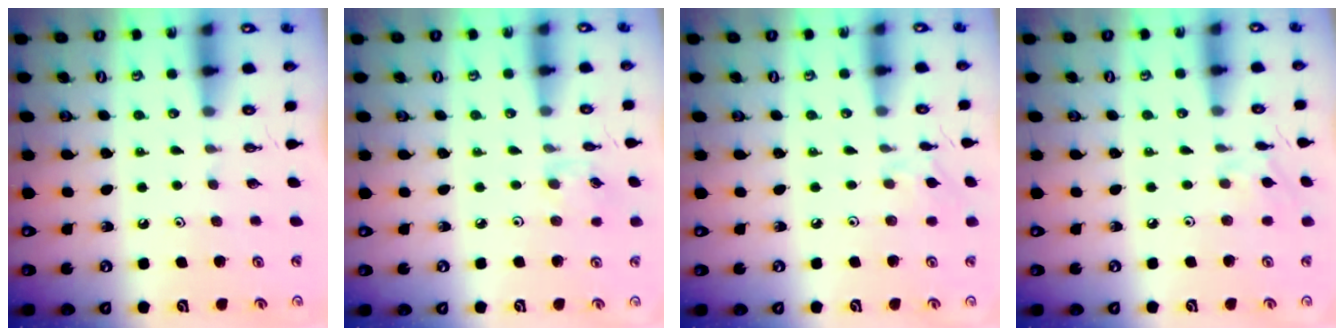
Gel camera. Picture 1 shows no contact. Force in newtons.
{"total": 2.9, "press": 2.8, "slide": 0.5}
{"total": 4.2, "press": 4.2, "slide": 0.6}
{"total": 4.1, "press": 4.1, "slide": 0.8}